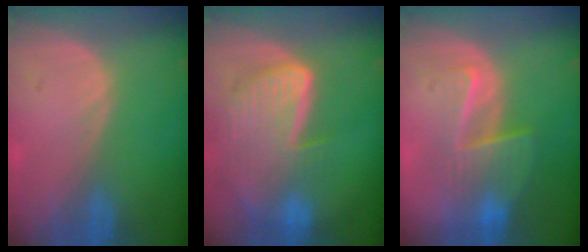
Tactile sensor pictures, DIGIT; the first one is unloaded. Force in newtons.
{"total": 9.3, "press": 8.1, "slide": 4.6}
{"total": 6.6, "press": 6.4, "slide": 1.4}